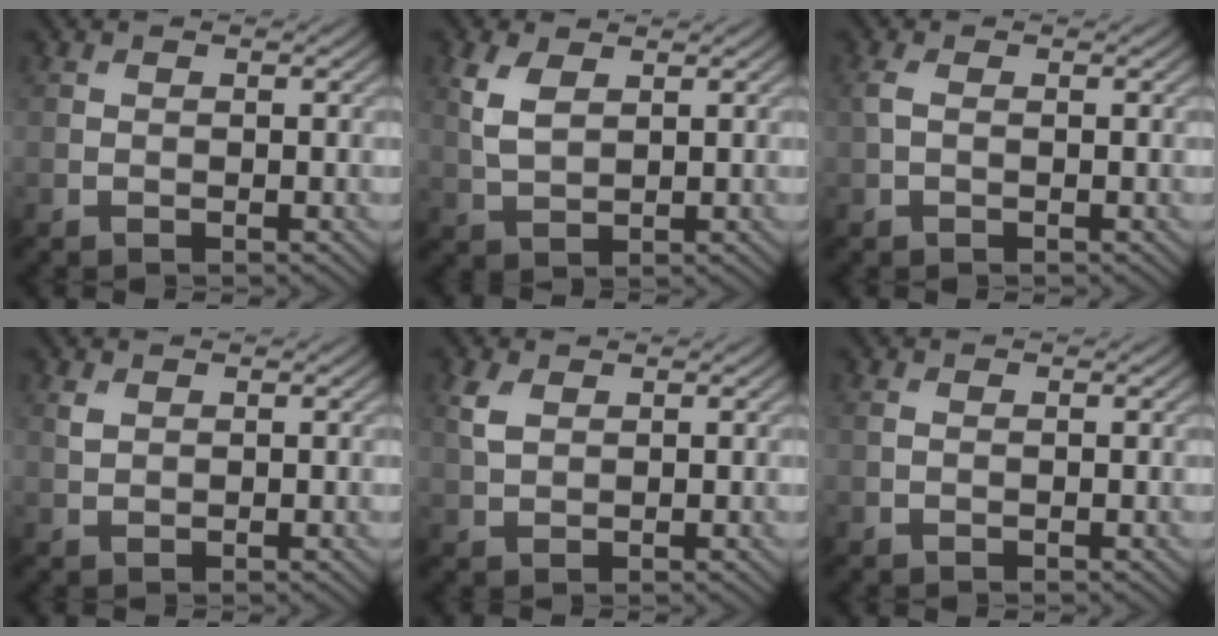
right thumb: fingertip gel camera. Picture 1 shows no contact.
{"total": 4.1, "force": [1.7, 2.2, 3.0], "torque": [-0.083, 0.002, 0.038]}
{"total": 1.3, "force": [0.2, 0.6, 1.2], "torque": [-0.036, 0.004, 0.002]}
{"total": 1.1, "force": [0.7, 0.6, 0.6], "torque": [-0.020, -0.001, 0.018]}
{"total": 2.8, "force": [1.3, 1.7, 1.9], "torque": [-0.055, 0.003, 0.028]}
{"total": 0.6, "force": [0.2, 0.2, 0.5], "torque": [-0.015, 0.003, 0.003]}